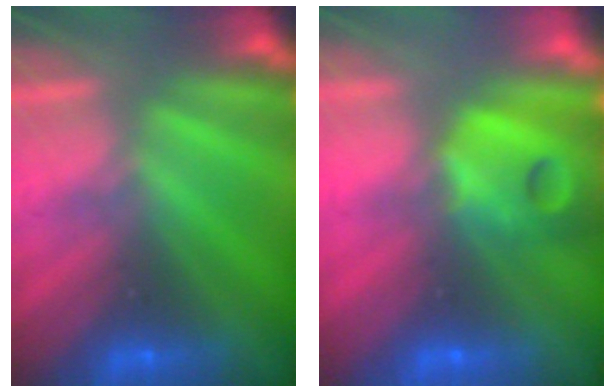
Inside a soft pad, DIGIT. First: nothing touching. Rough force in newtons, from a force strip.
{"total": 9.8}